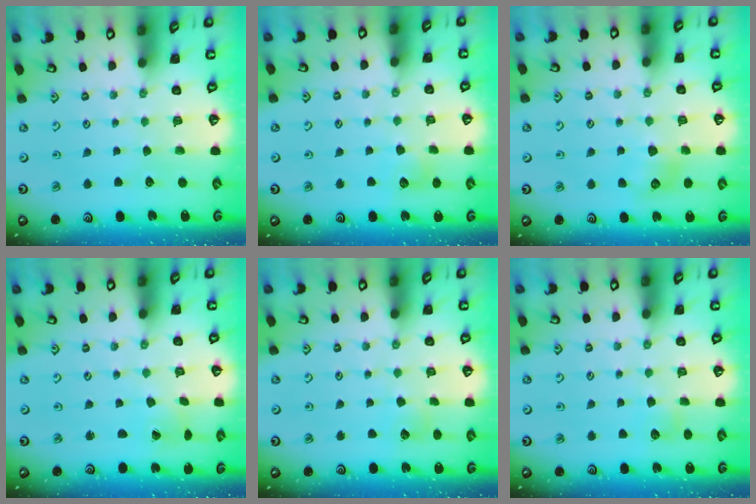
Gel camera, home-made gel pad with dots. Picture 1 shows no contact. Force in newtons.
{"total": 5.8, "press": 5.8, "slide": 0.9}
{"total": 6.5, "press": 6.4, "slide": 0.6}
{"total": 0.9, "press": 0.9, "slide": 0.3}
{"total": 4.4, "press": 4.4, "slide": 0.6}
{"total": 3.9, "press": 3.9, "slide": 0.4}